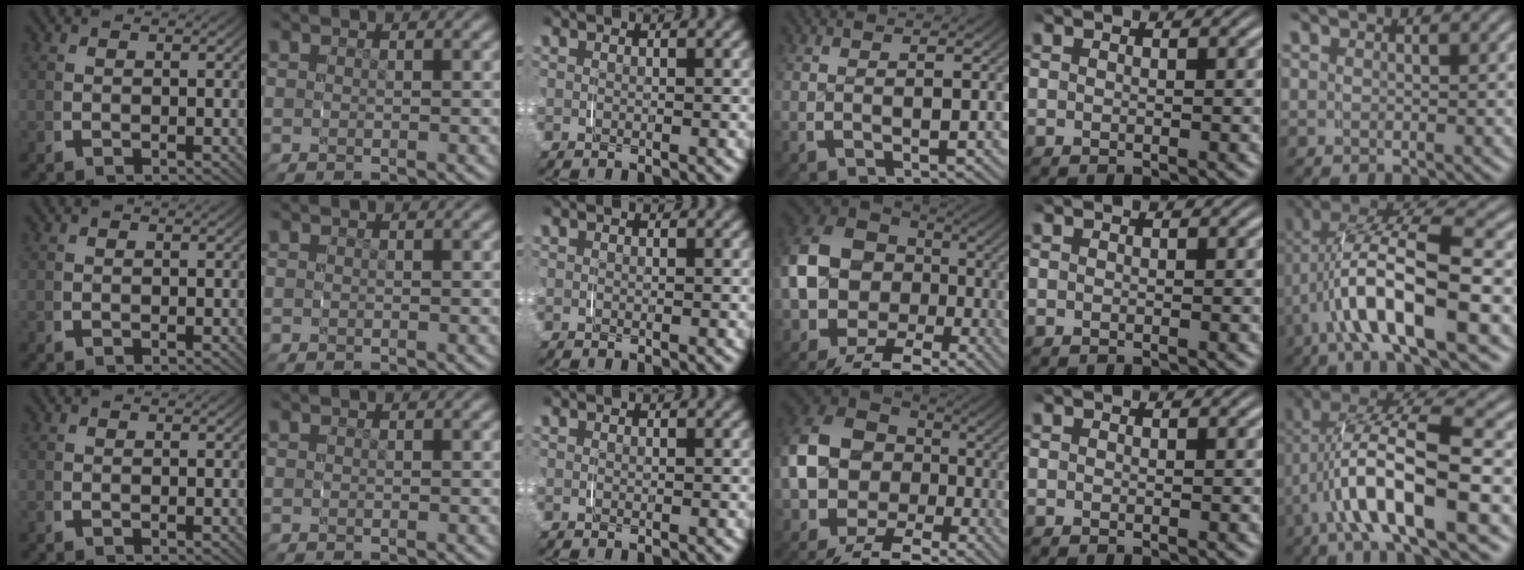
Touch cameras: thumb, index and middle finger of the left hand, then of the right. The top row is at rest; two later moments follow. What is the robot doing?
{"motion": "grasp_and_lifting", "object": "shorts"}